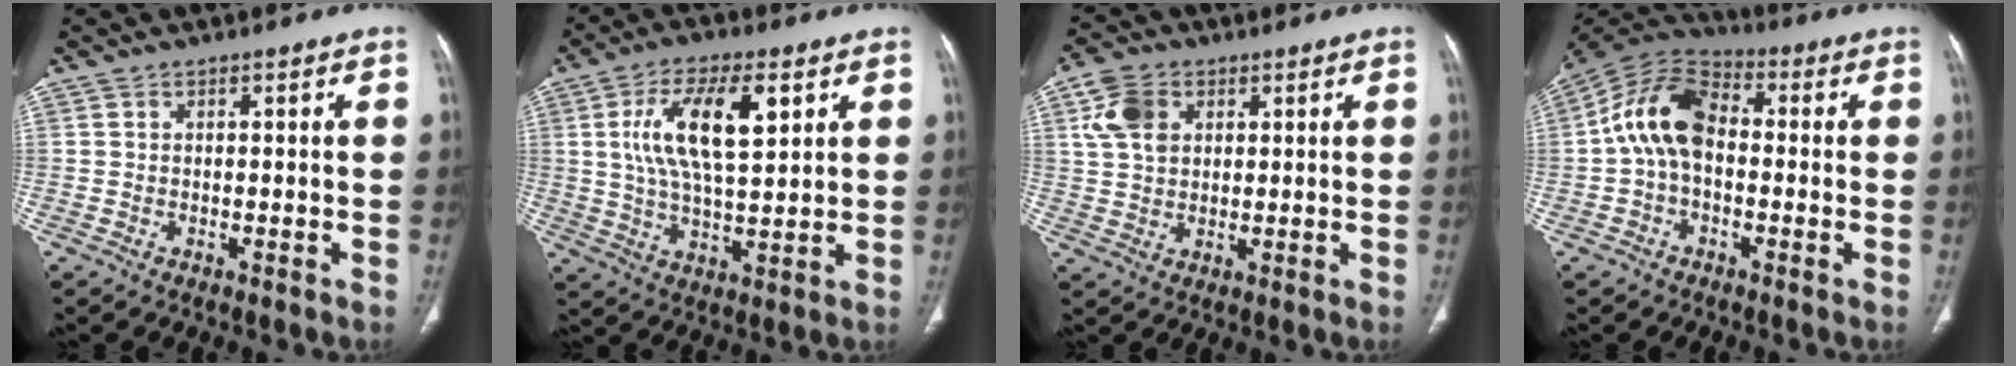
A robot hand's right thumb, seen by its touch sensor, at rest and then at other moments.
{"total": 13.9, "force": [4.4, 5.6, 12.0], "torque": [-0.215, -0.006, 0.081]}
{"total": 7.4, "force": [2.6, 5.3, 4.4], "torque": [-0.076, 0.001, 0.050]}
{"total": 12.1, "force": [-0.2, 8.1, 9.0], "torque": [-0.158, 0.033, -0.019]}